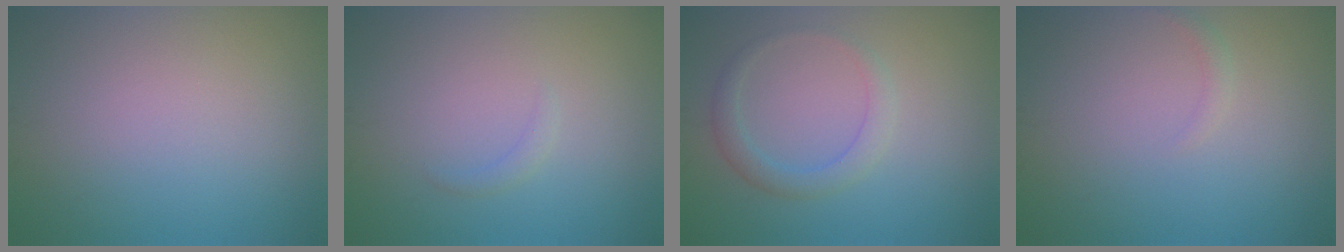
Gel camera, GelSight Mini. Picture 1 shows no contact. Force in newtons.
{"total": 0.7, "press": 0.7, "slide": 0.1}
{"total": 2.2, "press": 2.2, "slide": 0.1}
{"total": 0.8, "press": 0.8, "slide": 0.0}